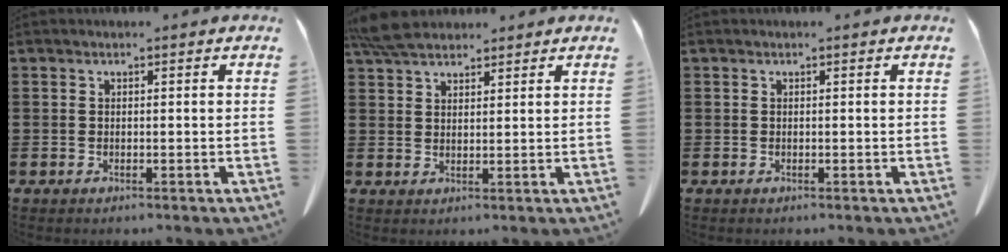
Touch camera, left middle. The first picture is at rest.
{"total": 5.4, "force": [4.7, 1.5, 2.2], "torque": [-0.056, -0.003, 0.091]}
{"total": 0.0}